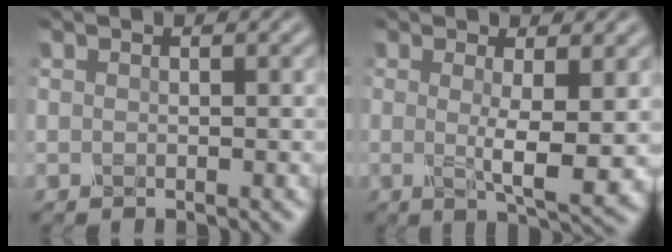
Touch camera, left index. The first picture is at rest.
{"total": 4.7, "force": [0.1, 0.8, 4.6], "torque": [-0.074, -0.012, 0.005]}